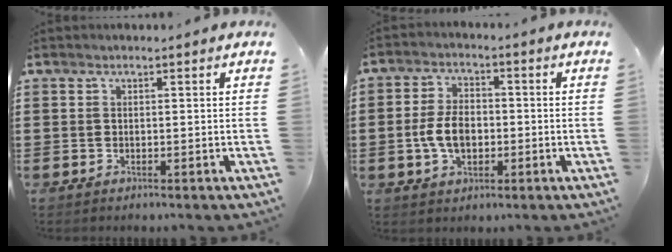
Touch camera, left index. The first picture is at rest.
{"total": 6.1, "force": [-1.1, 3.6, 4.8], "torque": [-0.115, 0.000, -0.028]}